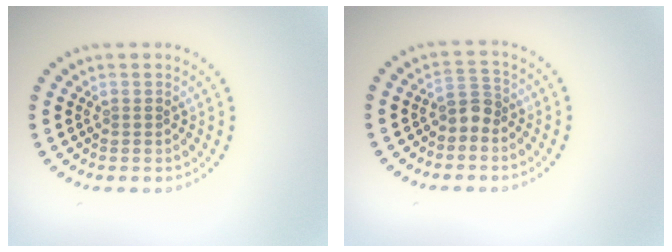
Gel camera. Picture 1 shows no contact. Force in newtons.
{"total": 1.7, "press": 1.4, "slide": 1.0}